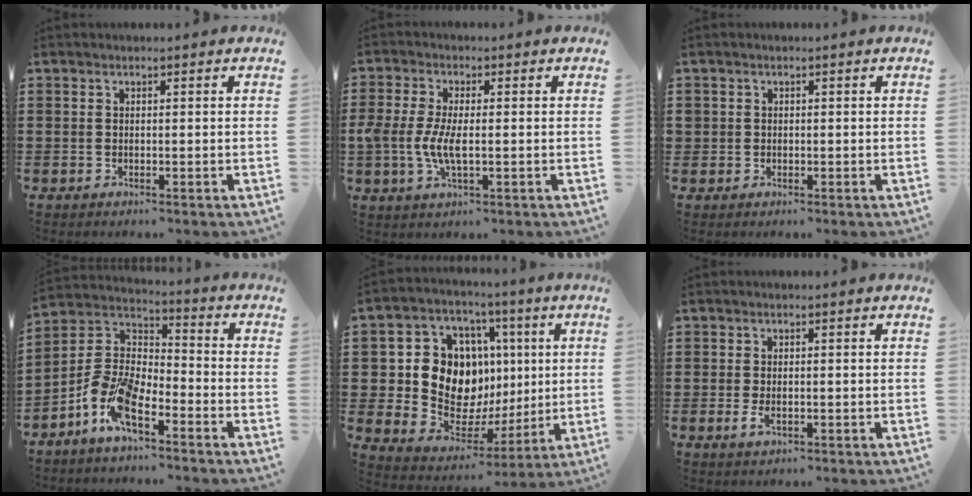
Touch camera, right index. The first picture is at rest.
{"total": 5.8, "force": [-0.9, 2.2, 5.3], "torque": [-0.120, -0.005, -0.023]}
{"total": 0.9, "force": [0.0, 0.9, 0.0], "torque": [-0.003, 0.004, -0.002]}
{"total": 10.1, "force": [-6.6, 3.4, 6.9], "torque": [-0.168, -0.006, -0.131]}
{"total": 12.9, "force": [2.2, 10.8, 6.7], "torque": [-0.139, -0.015, 0.050]}
{"total": 1.5, "force": [-0.3, 0.8, 1.3], "torque": [-0.024, 0.000, -0.006]}